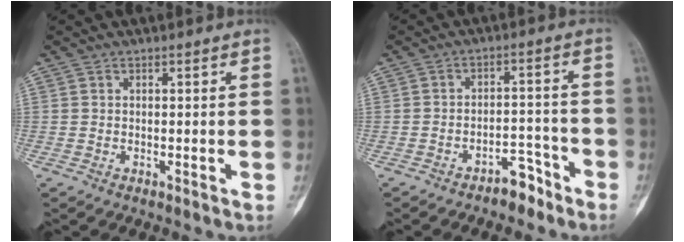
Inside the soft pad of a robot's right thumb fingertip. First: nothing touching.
{"total": 5.1, "force": [-3.8, 2.6, 2.1], "torque": [-0.013, 0.045, -0.055]}